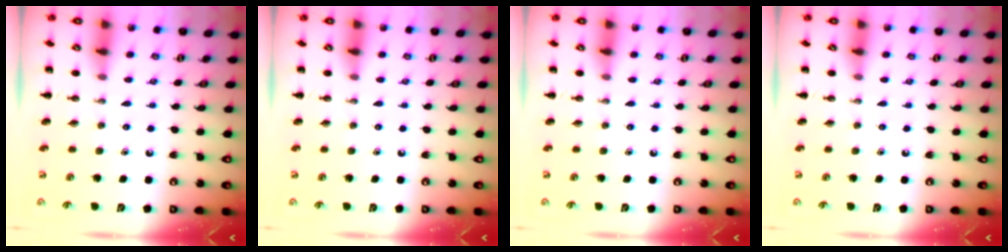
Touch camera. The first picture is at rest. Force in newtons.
{"total": 0.0}
{"total": 0.0}
{"total": 0.0}